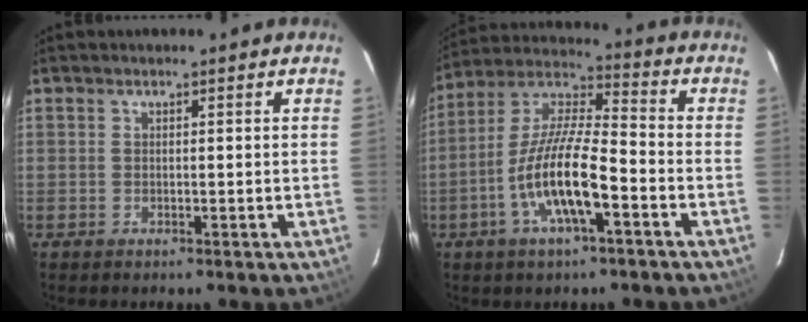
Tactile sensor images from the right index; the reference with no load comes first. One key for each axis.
{"total": 14.1, "fx": -5.6, "fy": 3.2, "fz": 12.5, "tx": -0.253, "ty": -0.004, "tz": -0.110}